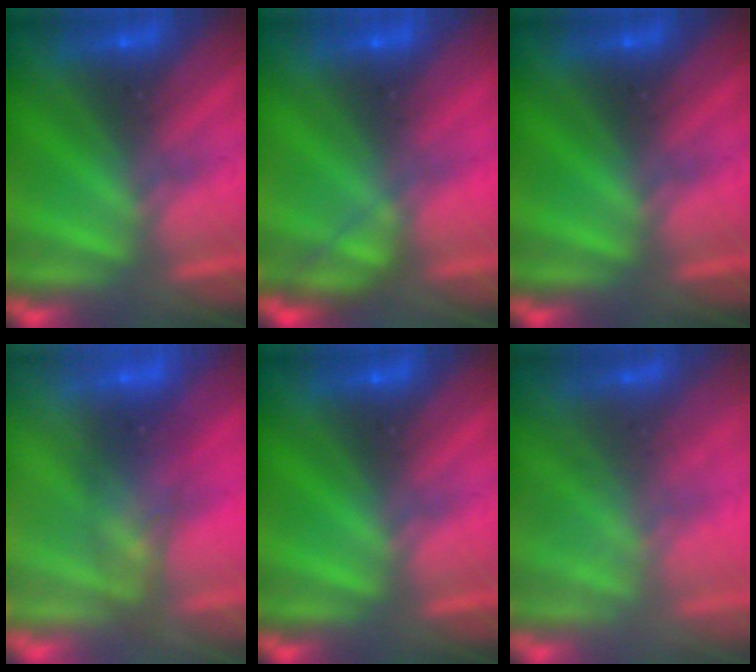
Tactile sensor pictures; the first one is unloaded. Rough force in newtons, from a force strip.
{"total": 1.7}
{"total": 0.0}
{"total": 2.5}
{"total": 0.0}
{"total": 2.3}